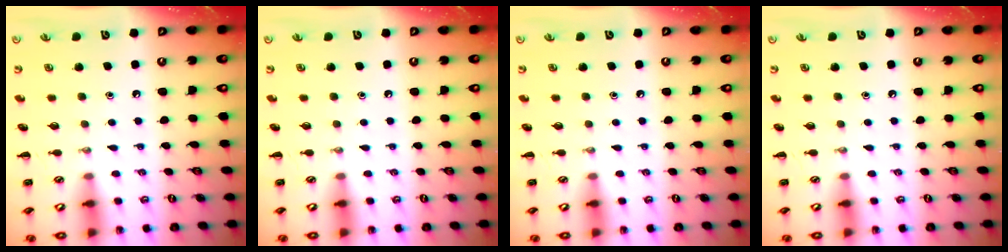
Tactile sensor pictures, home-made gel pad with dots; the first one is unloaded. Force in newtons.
{"total": 0.0}
{"total": 0.0}
{"total": 0.0}